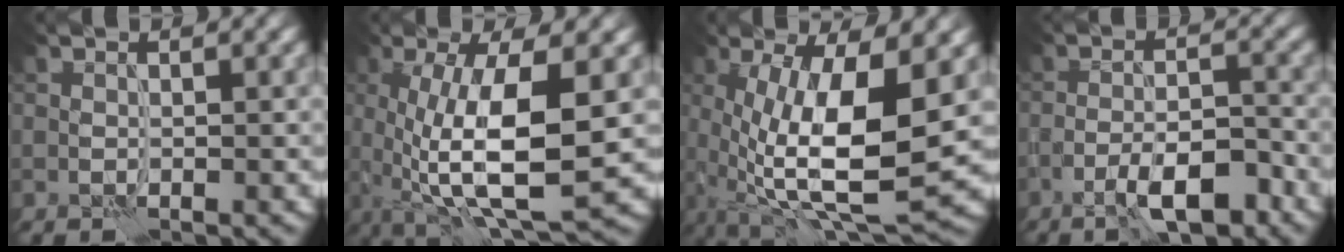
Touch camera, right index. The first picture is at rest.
{"total": 11.0, "force": [-0.6, 3.3, 10.5], "torque": [-0.180, -0.013, -0.007]}
{"total": 12.5, "force": [-0.8, 4.1, 11.8], "torque": [-0.208, -0.014, -0.010]}
{"total": 5.7, "force": [-3.5, 1.5, 4.2], "torque": [-0.068, 0.007, -0.058]}